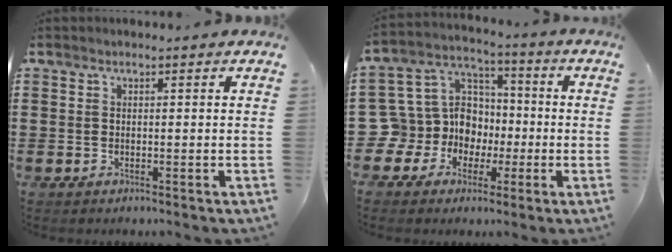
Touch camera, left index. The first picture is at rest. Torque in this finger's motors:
{"motor_torque": [1.04, 1.03, 0.13, 0.00]}